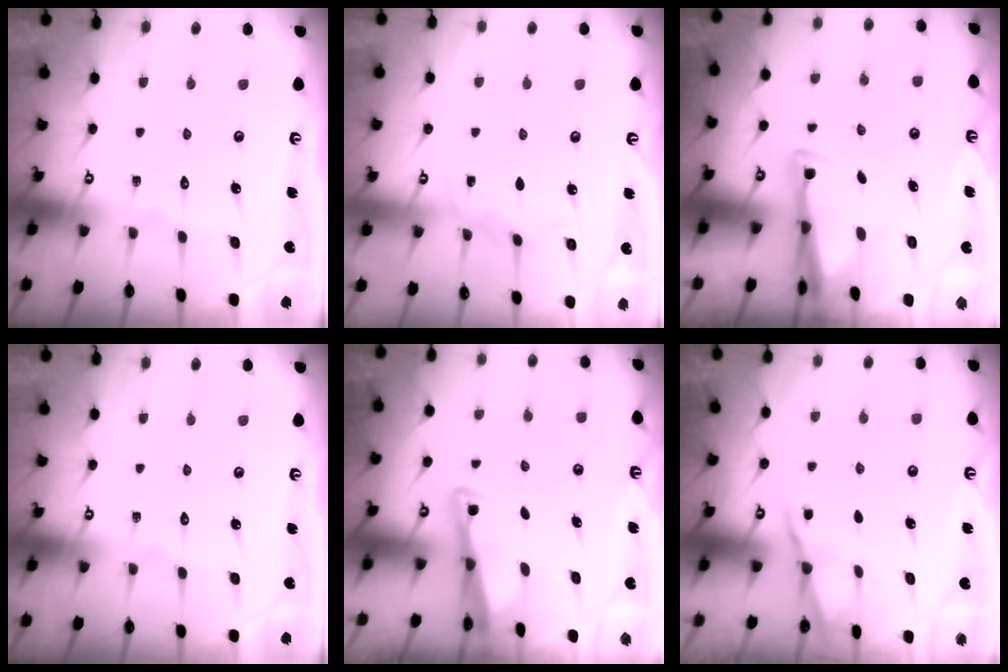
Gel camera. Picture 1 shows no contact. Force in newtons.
{"total": 3.9, "press": 3.9, "slide": 0.5}
{"total": 2.8, "press": 2.6, "slide": 1.0}
{"total": 0.0}
{"total": 2.7, "press": 2.7, "slide": 0.3}
{"total": 2.8, "press": 2.8, "slide": 0.5}